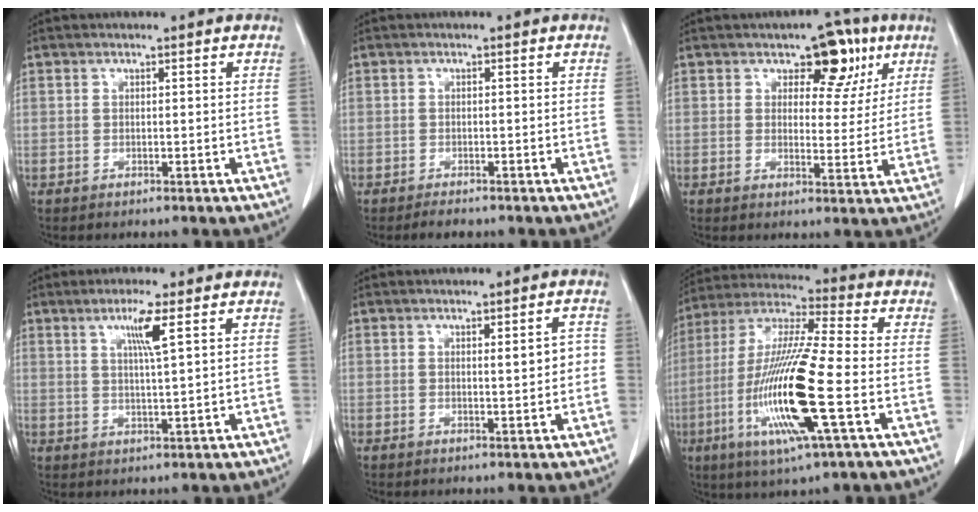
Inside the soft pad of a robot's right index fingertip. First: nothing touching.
{"total": 1.5, "force": [-1.3, 0.7, 0.5], "torque": [-0.013, -0.002, -0.018]}
{"total": 7.6, "force": [4.0, 4.3, 4.9], "torque": [-0.046, 0.010, 0.052]}
{"total": 4.6, "force": [2.1, -0.6, 4.0], "torque": [-0.076, -0.005, 0.037]}
{"total": 2.7, "force": [0.2, 0.7, 2.6], "torque": [-0.032, 0.003, 0.004]}
{"total": 18.0, "force": [-4.9, 0.8, 17.3], "torque": [-0.361, -0.019, -0.095]}